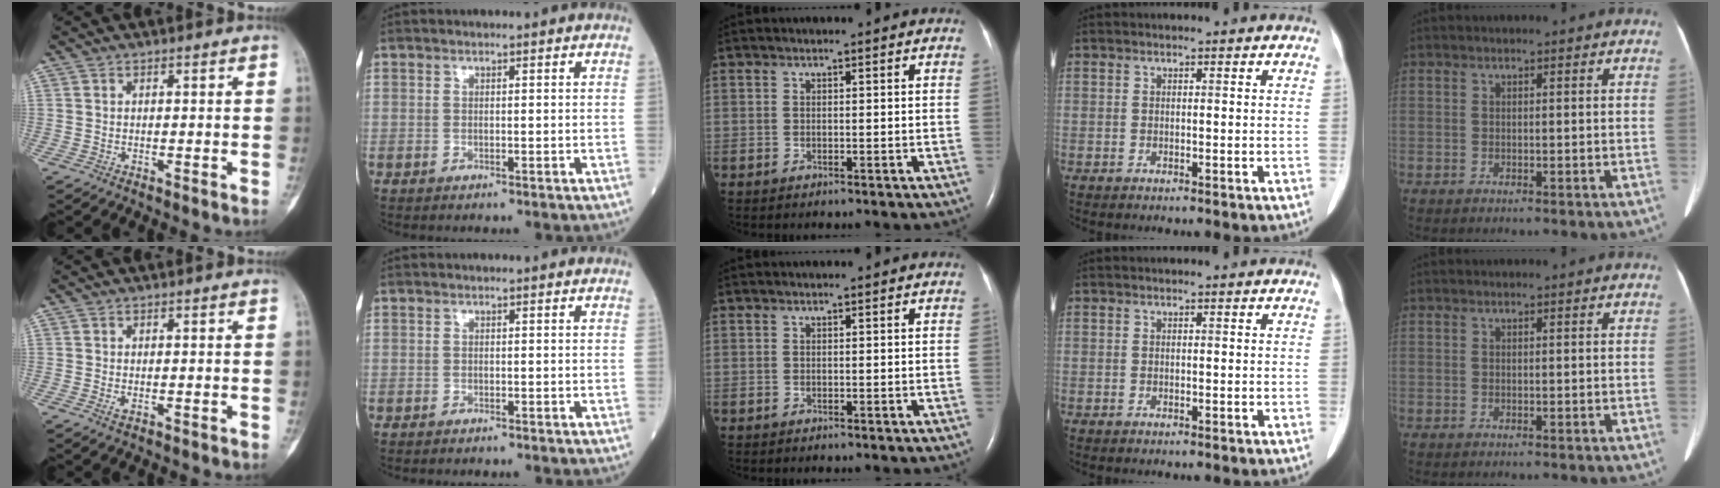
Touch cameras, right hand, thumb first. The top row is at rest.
{"thumb": {"total": 1.1, "force": [-0.4, 0.5, 0.9], "torque": [-0.018, 0.000, -0.008]}, "index": {"total": 0.5, "force": [-0.5, 0.0, 0.0], "torque": [-0.004, -0.001, -0.011]}}